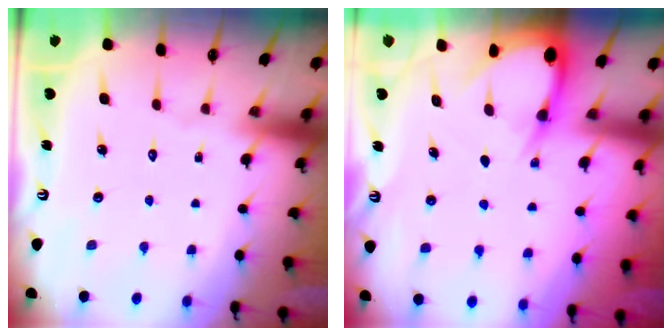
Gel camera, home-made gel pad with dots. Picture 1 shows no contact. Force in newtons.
{"total": 4.9, "press": 4.9, "slide": 0.6}